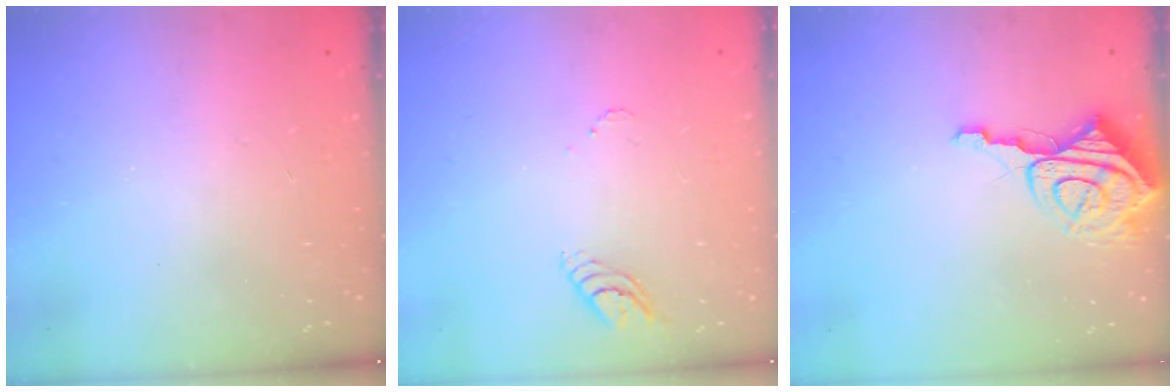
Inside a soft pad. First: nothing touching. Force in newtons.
{"total": 3.6, "press": 3.6, "slide": 0.5}
{"total": 9.5, "press": 9.4, "slide": 0.9}